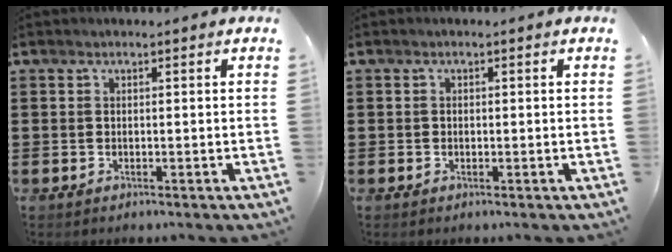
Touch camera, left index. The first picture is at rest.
{"total": 0.5, "force": [-0.1, 0.5, 0.2], "torque": [-0.006, 0.002, -0.003]}